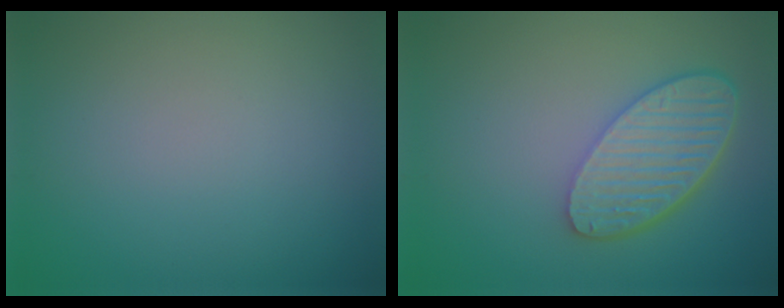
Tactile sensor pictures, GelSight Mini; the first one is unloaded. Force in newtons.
{"total": 5.8, "press": 4.5, "slide": 3.7}